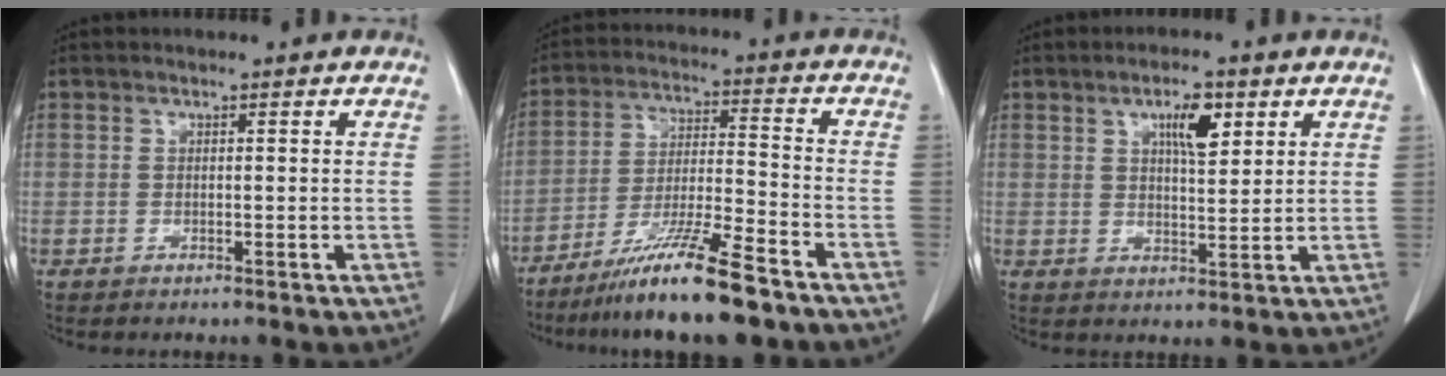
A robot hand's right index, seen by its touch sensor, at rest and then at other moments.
{"total": 12.6, "force": [-9.3, 0.0, 8.5], "torque": [-0.154, -0.028, -0.168]}
{"total": 5.5, "force": [2.6, 1.6, 4.6], "torque": [-0.078, 0.001, 0.044]}